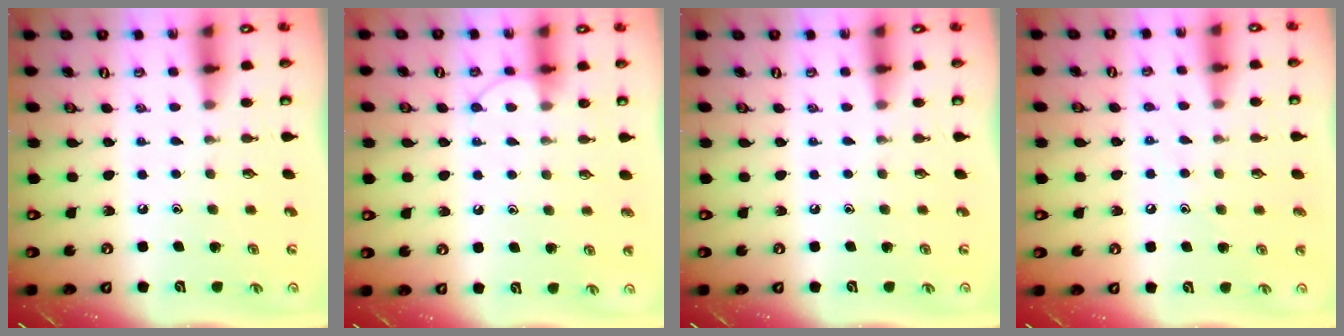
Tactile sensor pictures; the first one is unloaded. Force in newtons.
{"total": 7.6, "press": 7.5, "slide": 0.6}
{"total": 0.0}
{"total": 6.6, "press": 6.5, "slide": 0.5}